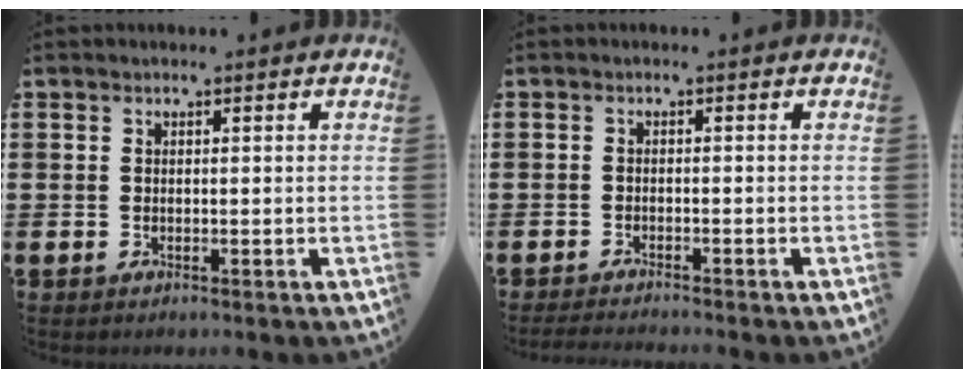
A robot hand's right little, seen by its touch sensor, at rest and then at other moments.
{"total": 1.2, "force": [-1.1, -0.1, 0.3], "torque": [-0.005, 0.000, -0.023]}